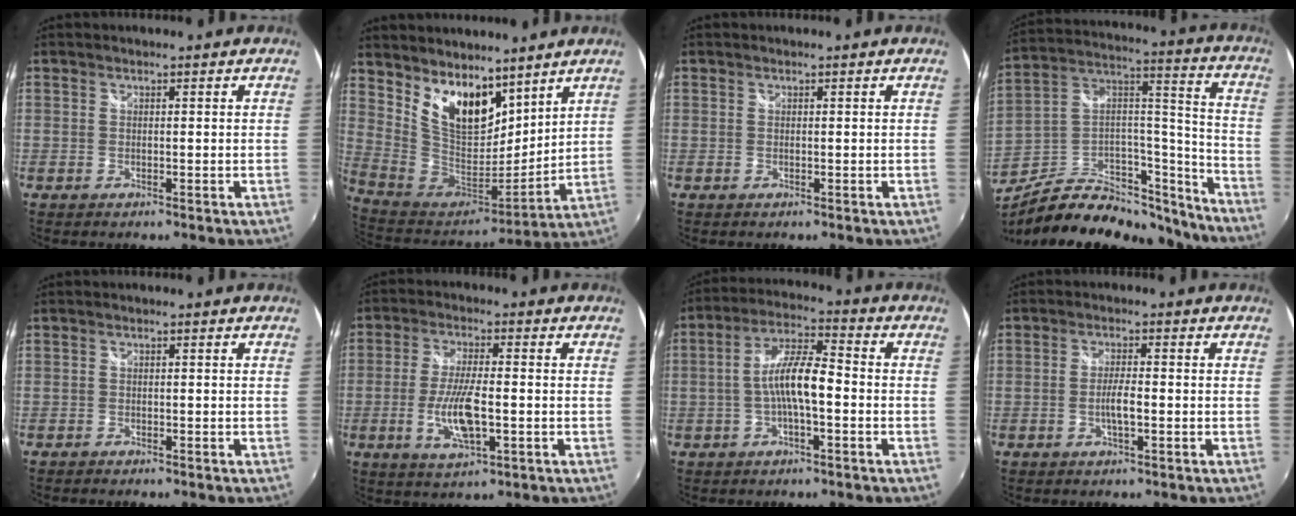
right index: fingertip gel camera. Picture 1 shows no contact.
{"total": 15.9, "force": [9.3, 8.5, 9.8], "torque": [-0.190, 0.001, 0.184]}
{"total": 0.0}
{"total": 25.1, "force": [-20.2, 10.1, 10.9], "torque": [-0.172, 0.057, -0.296]}
{"total": 1.4, "force": [-1.3, 0.5, 0.4], "torque": [-0.014, -0.005, -0.022]}
{"total": 9.2, "force": [-2.4, 2.8, 8.5], "torque": [-0.172, -0.010, -0.043]}
{"total": 8.7, "force": [-1.8, 2.0, 8.2], "torque": [-0.167, 0.014, -0.034]}
{"total": 3.1, "force": [-1.0, 0.4, 2.9], "torque": [-0.055, -0.002, -0.019]}